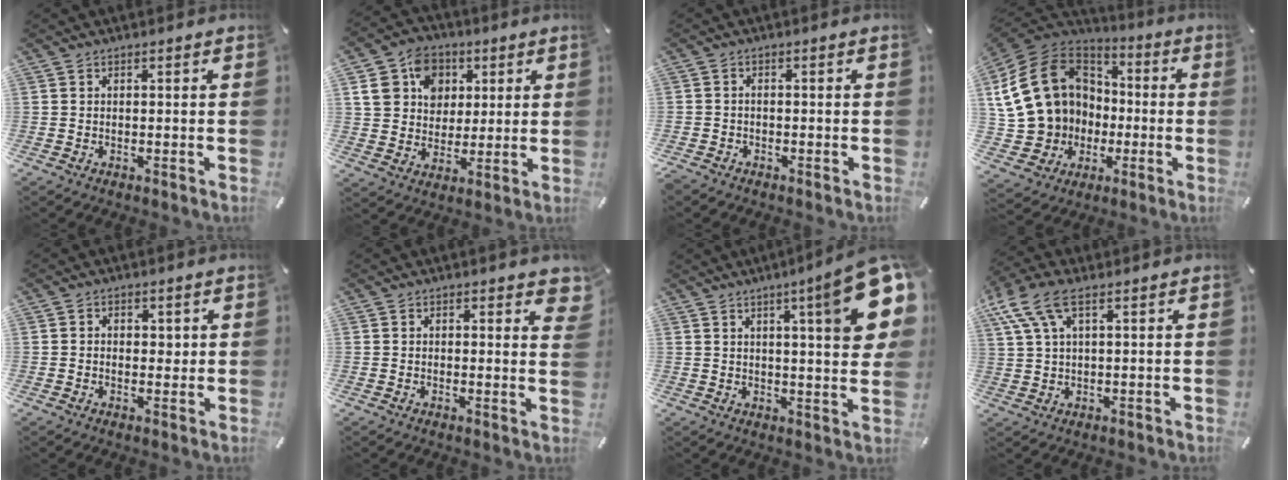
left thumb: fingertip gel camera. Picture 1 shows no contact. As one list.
[{"total": 12.7, "force": [4.3, 11.0, 4.7], "torque": [-0.080, 0.003, 0.085]}, {"total": 1.6, "force": [-1.3, 0.9, 0.4], "torque": [-0.005, 0.007, -0.027]}, {"total": 20.8, "force": [1.8, 18.8, 8.8], "torque": [-0.202, -0.006, 0.060]}, {"total": 2.5, "force": [0.1, 2.0, 1.5], "torque": [-0.014, 0.000, -0.004]}, {"total": 2.0, "force": [1.3, 1.0, 1.2], "torque": [-0.004, -0.005, 0.019]}, {"total": 18.2, "force": [7.5, 3.9, 16.2], "torque": [-0.214, -0.042, 0.105]}, {"total": 8.0, "force": [2.7, 3.8, 6.5], "torque": [-0.139, 0.004, 0.052]}]